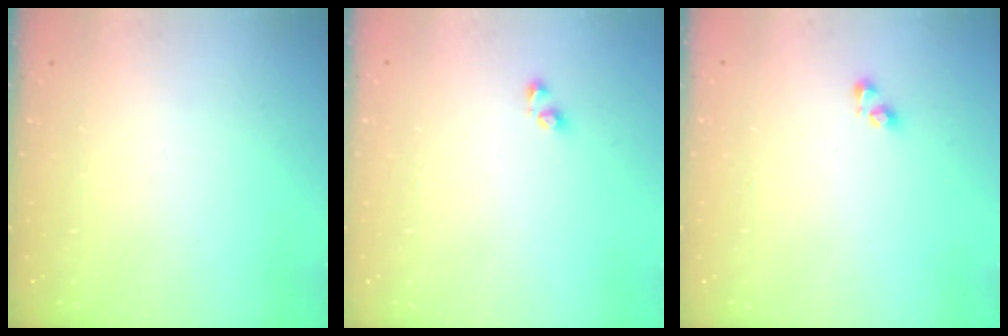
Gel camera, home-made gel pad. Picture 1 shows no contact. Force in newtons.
{"total": 2.9, "press": 2.9, "slide": 0.3}
{"total": 3.9, "press": 3.8, "slide": 0.7}